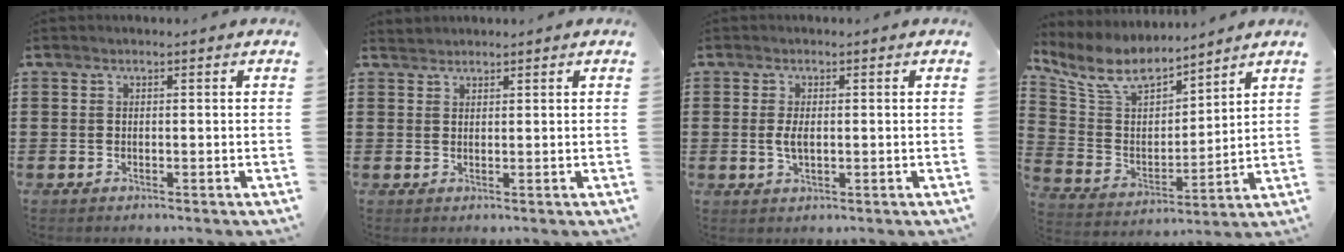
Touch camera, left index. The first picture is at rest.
{"total": 1.1, "force": [1.1, 0.2, -0.1], "torque": [-0.002, 0.000, 0.022]}
{"total": 2.7, "force": [0.0, 1.2, 2.4], "torque": [-0.056, -0.001, -0.004]}
{"total": 9.4, "force": [7.8, 3.6, 3.8], "torque": [-0.115, -0.039, 0.140]}